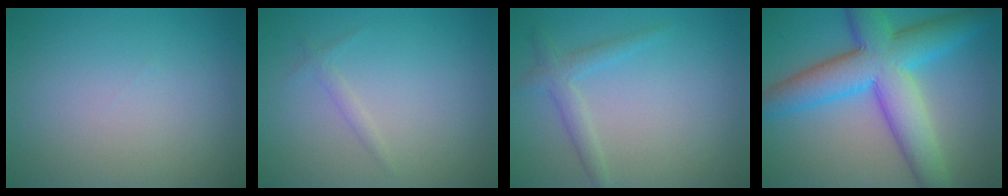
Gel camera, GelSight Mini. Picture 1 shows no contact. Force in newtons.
{"total": 0.8, "press": 0.8, "slide": 0.0}
{"total": 2.0, "press": 2.0, "slide": 0.1}
{"total": 10.2, "press": 10.2, "slide": 0.1}